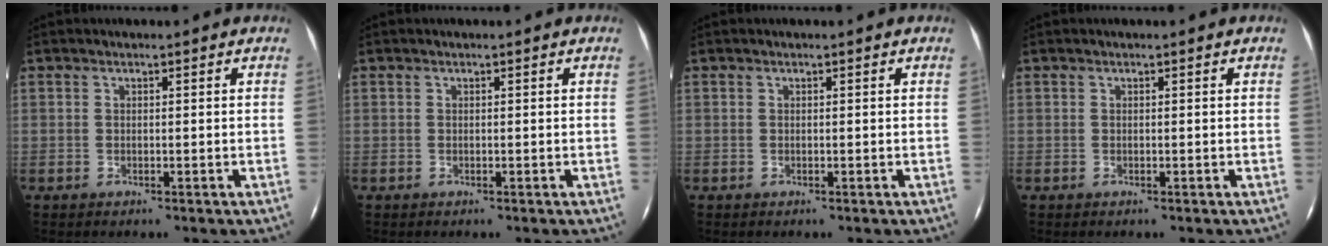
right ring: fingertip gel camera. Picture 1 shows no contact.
{"total": 0.0}
{"total": 0.0}
{"total": 0.0}